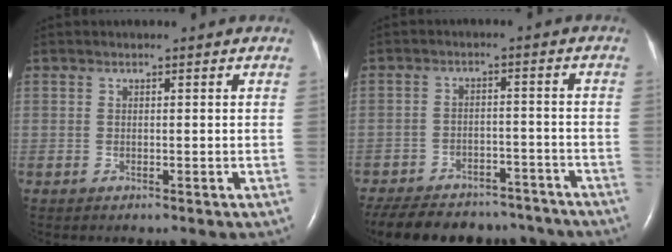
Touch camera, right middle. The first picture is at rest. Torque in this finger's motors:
{"motor_torque": [1.07, -1.07, 0.16, 0.08]}